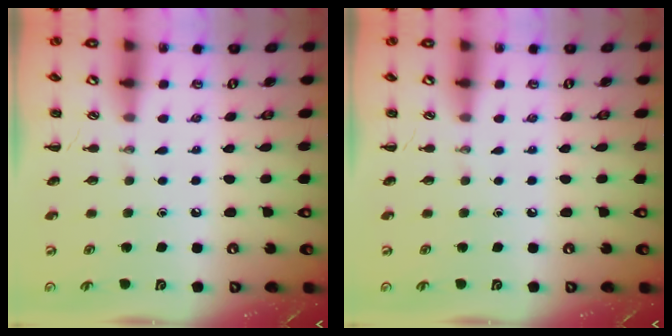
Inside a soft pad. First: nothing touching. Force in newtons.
{"total": 0.0}